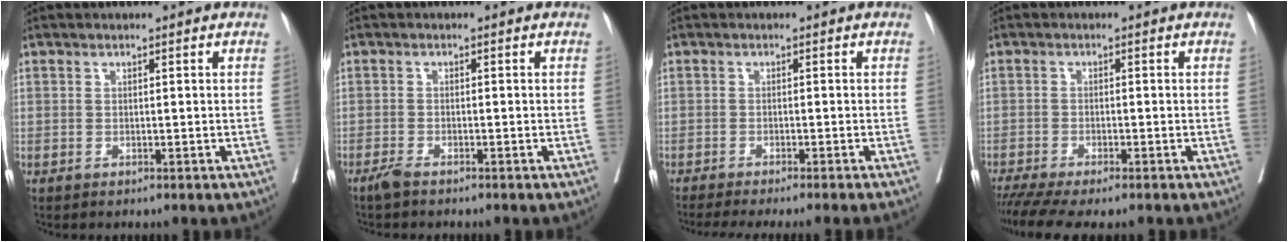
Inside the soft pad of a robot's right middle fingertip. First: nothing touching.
{"total": 1.8, "force": [-1.4, 0.3, 1.0], "torque": [-0.023, -0.002, -0.028]}
{"total": 9.2, "force": [-8.1, -1.4, 4.1], "torque": [-0.027, -0.025, -0.115]}
{"total": 7.8, "force": [-6.3, 1.1, 4.4], "torque": [-0.063, -0.013, -0.102]}